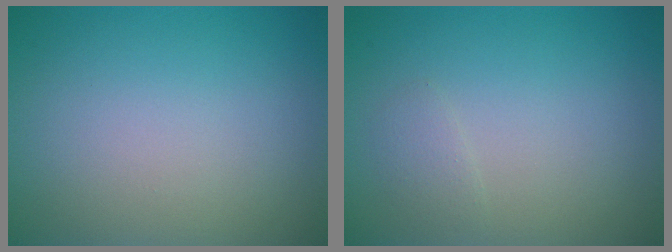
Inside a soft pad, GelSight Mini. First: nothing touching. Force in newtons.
{"total": 0.9, "press": 0.9, "slide": 0.0}